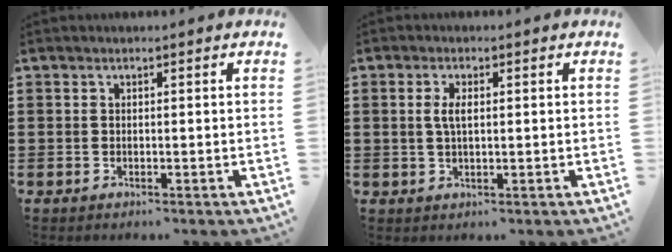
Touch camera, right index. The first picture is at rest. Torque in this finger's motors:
{"motor_torque": [0.35, -0.06, 0.36, 0.10]}